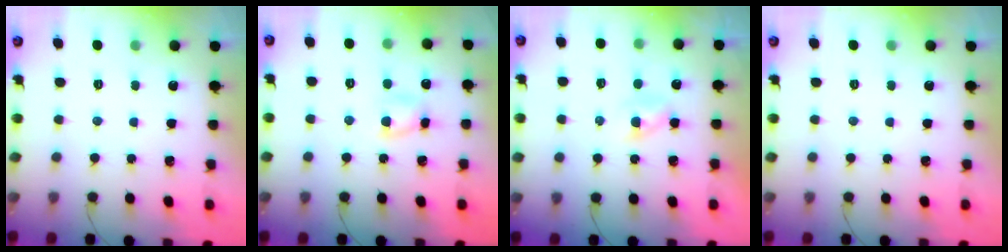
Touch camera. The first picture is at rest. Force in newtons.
{"total": 5.1, "press": 5.0, "slide": 0.7}
{"total": 1.7, "press": 1.5, "slide": 0.7}
{"total": 0.0}